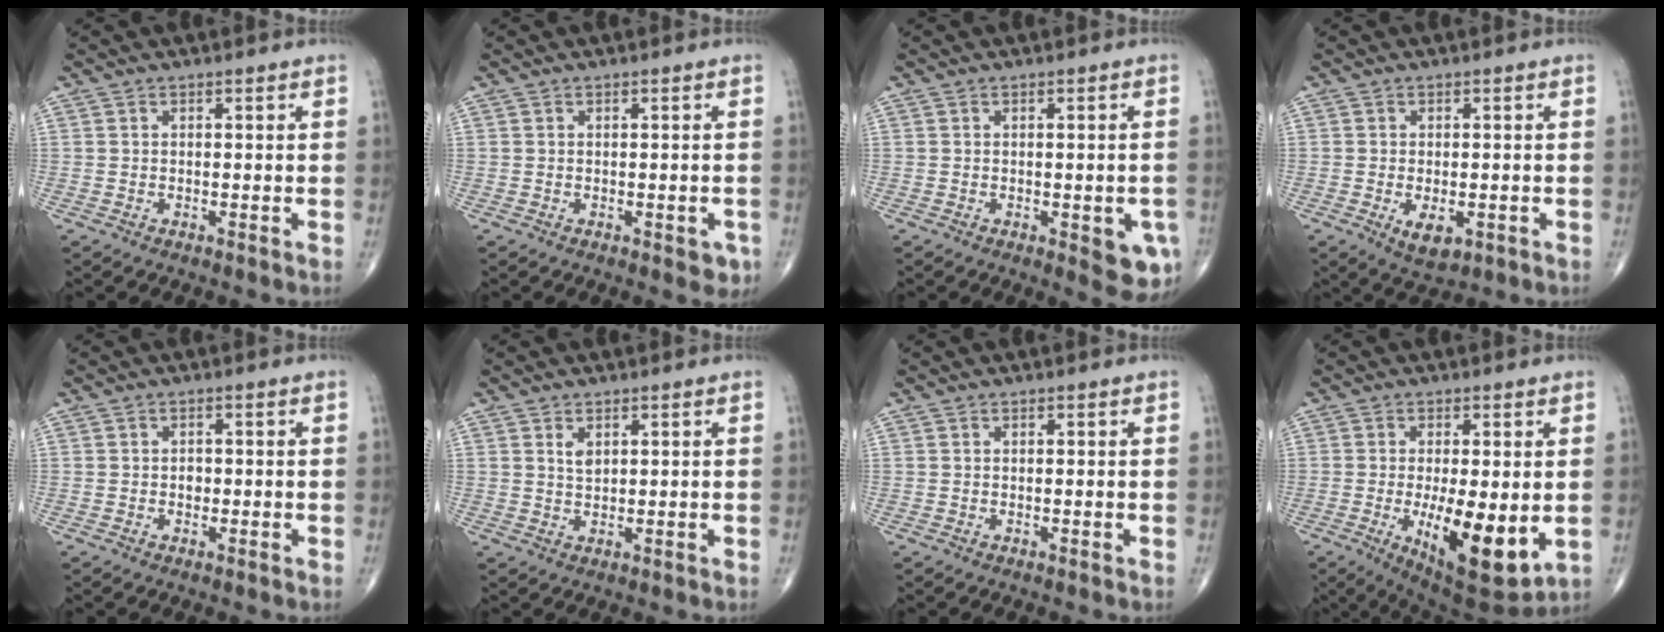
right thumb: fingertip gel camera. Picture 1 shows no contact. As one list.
[{"total": 2.7, "force": [-1.1, 1.4, 2.0], "torque": [-0.007, 0.001, -0.009]}, {"total": 6.7, "force": [-2.0, 2.5, 5.8], "torque": [-0.051, -0.007, -0.018]}, {"total": 4.8, "force": [-1.5, 2.6, 3.8], "torque": [-0.058, -0.007, -0.015]}, {"total": 1.4, "force": [-0.2, 1.1, 0.8], "torque": [-0.006, 0.004, -0.004]}, {"total": 2.1, "force": [1.0, 1.2, 1.4], "torque": [-0.021, -0.005, 0.022]}, {"total": 0.0}, {"total": 14.1, "force": [-2.5, 5.1, 12.9], "torque": [-0.196, -0.030, -0.026]}]